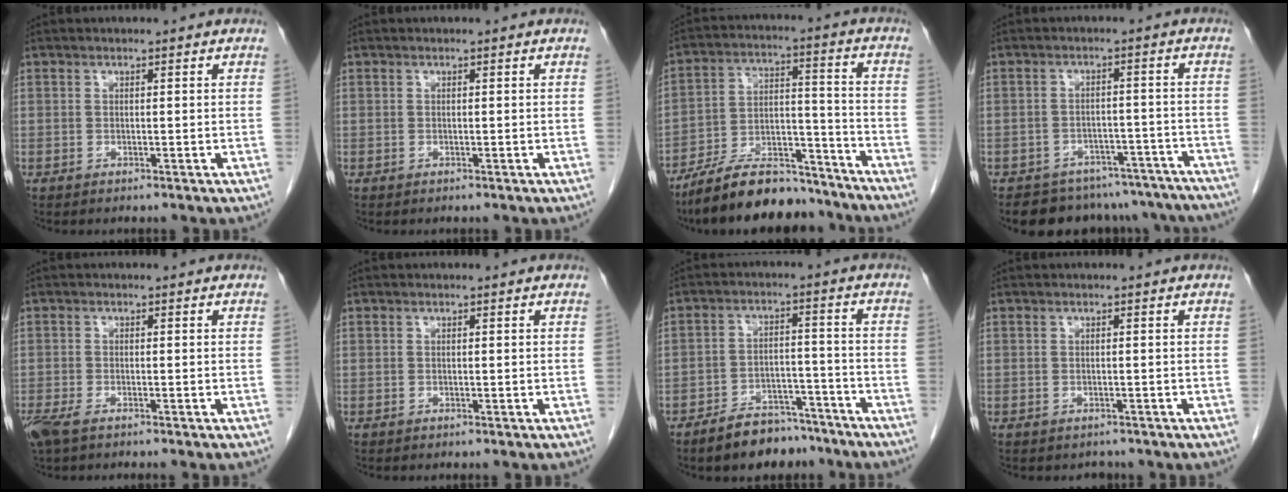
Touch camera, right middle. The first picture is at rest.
{"total": 0.0}
{"total": 15.6, "force": [-13.5, 4.5, 6.4], "torque": [-0.109, 0.022, -0.229]}
{"total": 16.0, "force": [-14.2, 6.6, 3.2], "torque": [-0.037, 0.021, -0.161]}
{"total": 4.0, "force": [-2.9, 1.1, 2.5], "torque": [-0.051, -0.011, -0.050]}
{"total": 0.0}
{"total": 8.3, "force": [-6.8, 3.8, 2.7], "torque": [-0.045, 0.007, -0.109]}
{"total": 1.3, "force": [-1.1, 0.8, 0.0], "torque": [-0.004, 0.001, -0.014]}